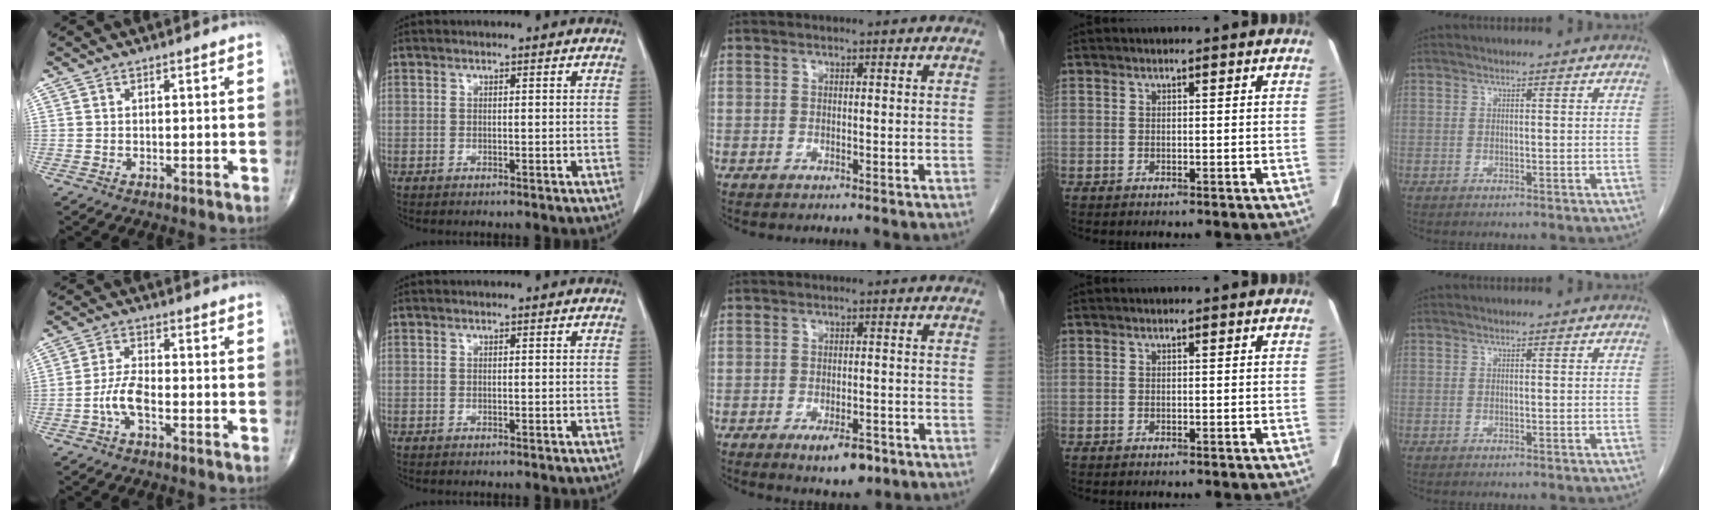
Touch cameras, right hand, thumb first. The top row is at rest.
{"thumb": {"total": 4.9, "force": [-2.0, 1.8, 4.2], "torque": [-0.088, 0.018, -0.041]}, "middle": {"total": 5.2, "force": [-3.0, 2.1, 3.7], "torque": [-0.051, -0.002, -0.037]}}